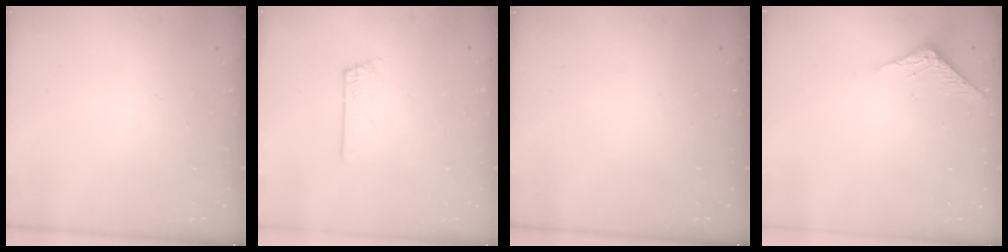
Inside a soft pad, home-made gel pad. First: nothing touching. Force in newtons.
{"total": 1.6, "press": 1.6, "slide": 0.2}
{"total": 0.0}
{"total": 3.4, "press": 3.4, "slide": 0.2}